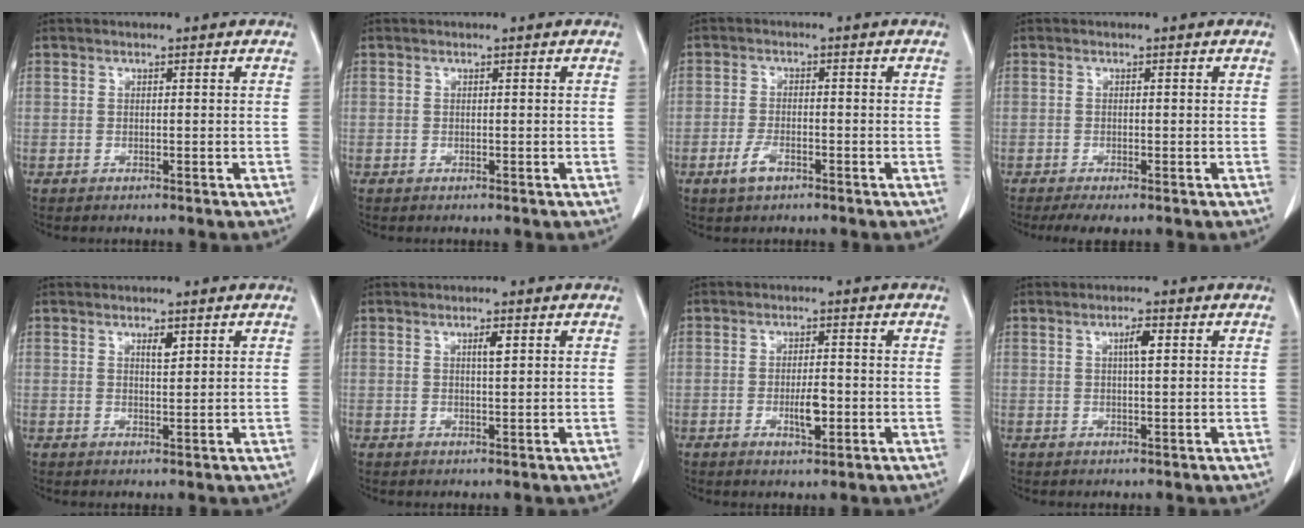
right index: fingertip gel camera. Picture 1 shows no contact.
{"total": 0.0}
{"total": 3.2, "force": [-1.9, 1.2, 2.2], "torque": [-0.050, 0.000, -0.035]}
{"total": 2.3, "force": [-1.5, 0.5, 1.6], "torque": [-0.033, -0.008, -0.027]}
{"total": 1.7, "force": [1.0, 0.5, 1.3], "torque": [-0.024, -0.003, 0.016]}
{"total": 1.7, "force": [0.6, 0.2, 1.5], "torque": [-0.029, -0.001, 0.010]}
{"total": 3.8, "force": [-1.0, 1.1, 3.5], "torque": [-0.065, 0.000, -0.012]}
{"total": 2.4, "force": [0.8, 0.3, 2.3], "torque": [-0.041, 0.001, 0.012]}